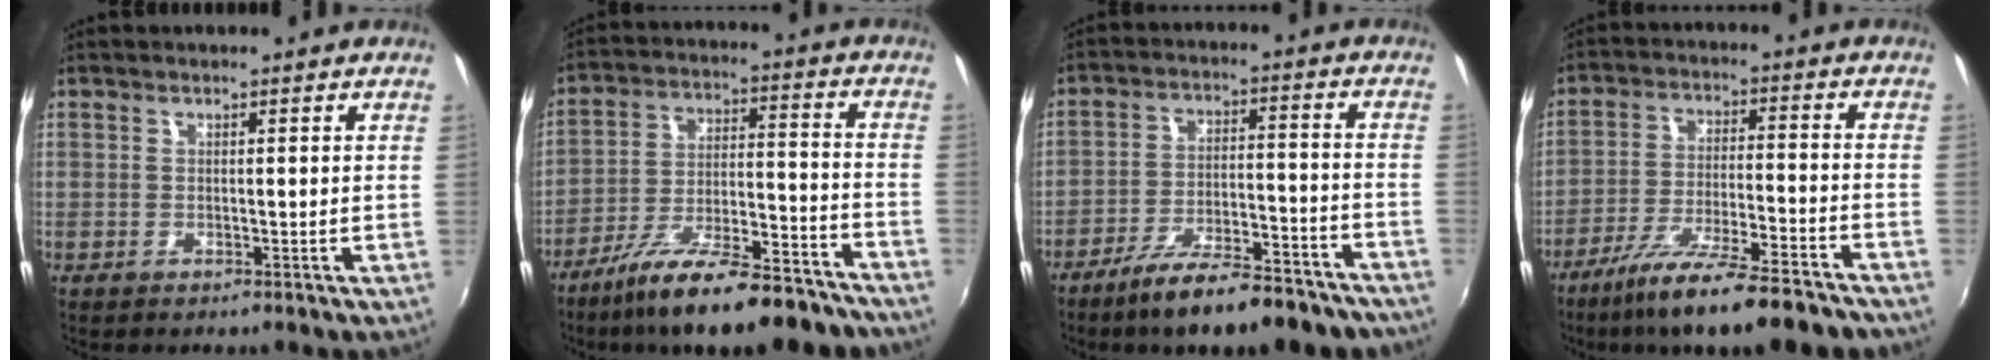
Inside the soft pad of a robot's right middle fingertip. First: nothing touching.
{"total": 21.4, "force": [-17.3, 4.6, 11.6], "torque": [-0.200, -0.026, -0.255]}
{"total": 18.0, "force": [-14.8, 4.5, 9.2], "torque": [-0.155, -0.007, -0.208]}
{"total": 17.8, "force": [-14.2, 2.3, 10.5], "torque": [-0.191, -0.038, -0.221]}